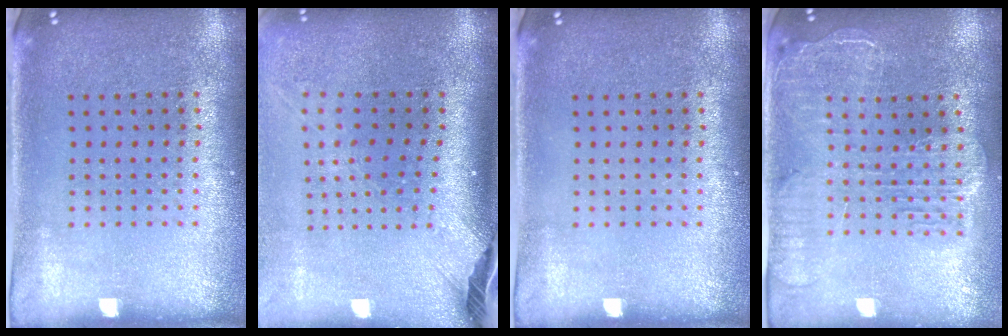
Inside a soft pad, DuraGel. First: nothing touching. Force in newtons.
{"total": 2.5, "press": 1.8, "slide": 1.7}
{"total": 0.0}
{"total": 2.5, "press": 2.2, "slide": 1.2}